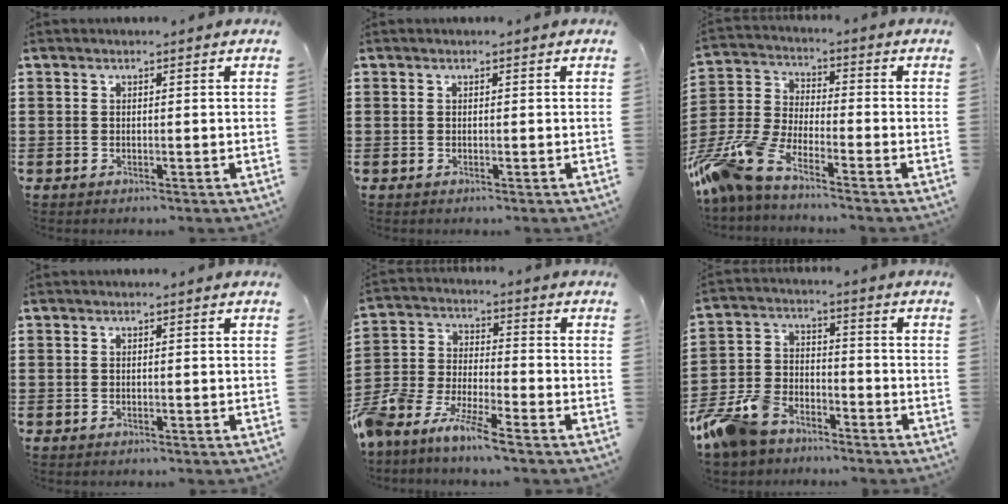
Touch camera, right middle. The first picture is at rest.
{"total": 0.0}
{"total": 9.4, "force": [-7.8, 2.0, 4.8], "torque": [-0.137, -0.004, -0.163]}
{"total": 0.0}
{"total": 7.3, "force": [-7.0, 0.4, 1.8], "torque": [-0.060, -0.007, -0.145]}
{"total": 9.2, "force": [-7.8, 3.7, 2.9], "torque": [-0.091, 0.017, -0.159]}